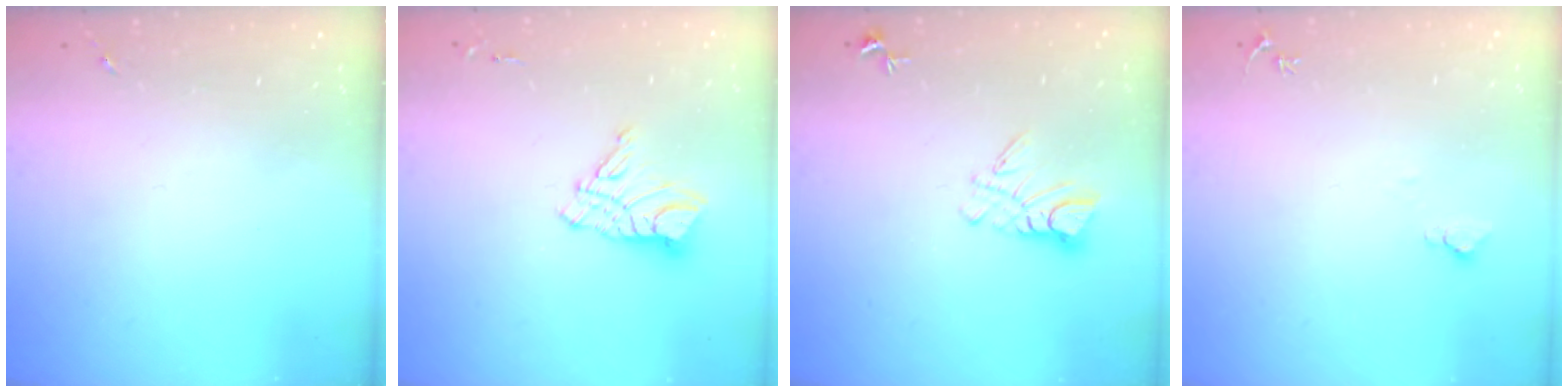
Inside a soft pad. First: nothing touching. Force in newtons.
{"total": 11.0, "press": 10.9, "slide": 1.0}
{"total": 6.6, "press": 6.5, "slide": 0.6}
{"total": 4.4, "press": 4.4, "slide": 0.4}